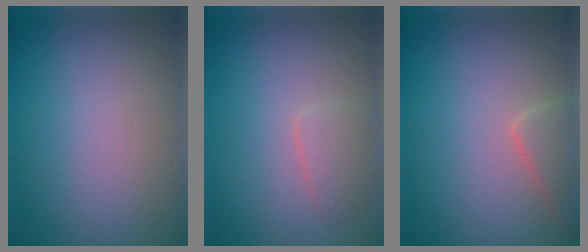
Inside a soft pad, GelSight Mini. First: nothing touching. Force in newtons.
{"total": 1.4, "press": 1.4, "slide": 0.1}
{"total": 2.2, "press": 2.2, "slide": 0.2}